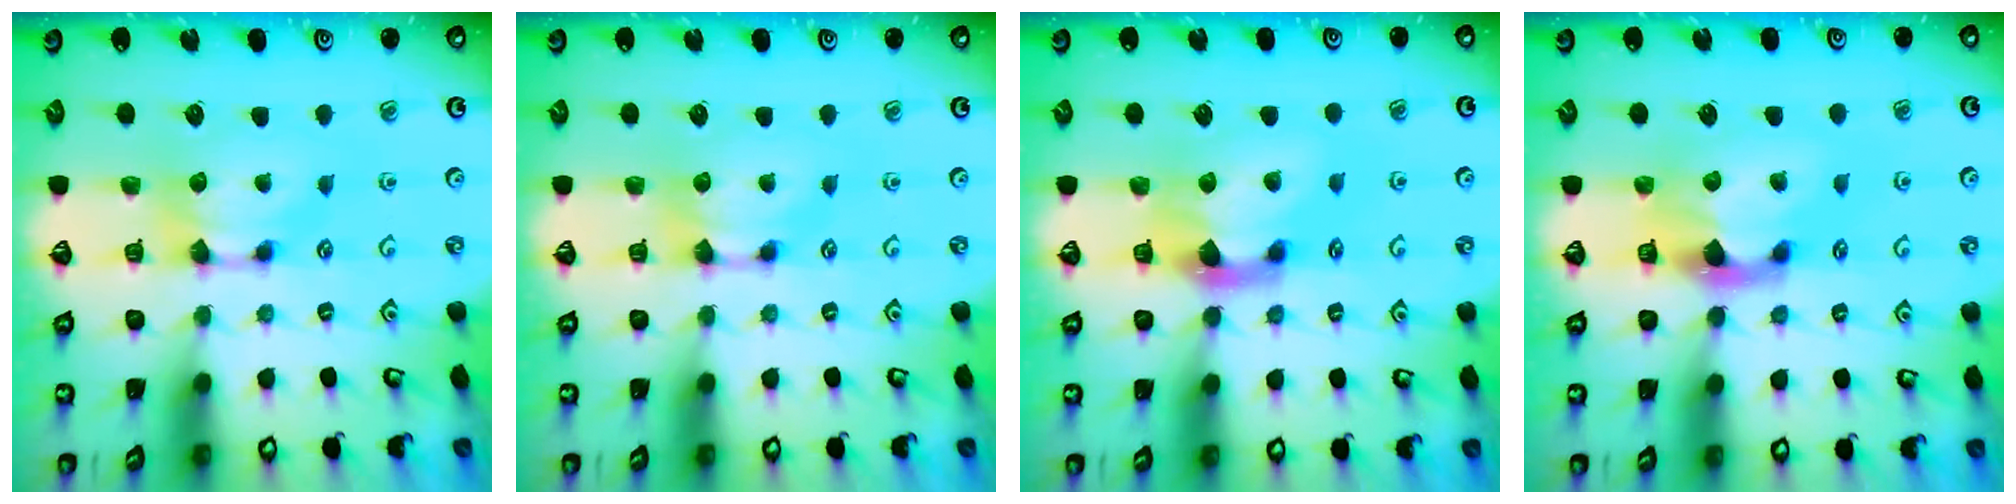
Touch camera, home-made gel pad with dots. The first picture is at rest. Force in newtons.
{"total": 0.0}
{"total": 2.9, "press": 2.6, "slide": 1.5}
{"total": 3.1, "press": 2.8, "slide": 1.3}